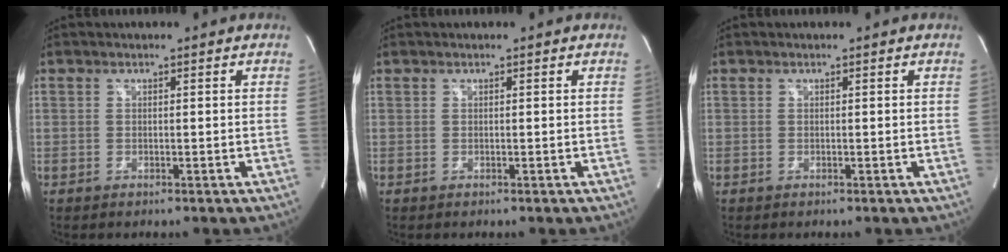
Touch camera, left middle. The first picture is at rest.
{"total": 0.0}
{"total": 0.0}